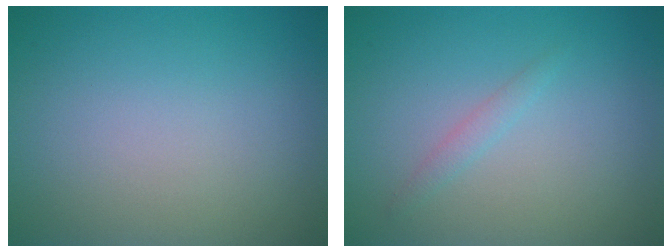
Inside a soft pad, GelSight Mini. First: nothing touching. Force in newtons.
{"total": 1.0, "press": 1.0, "slide": 0.1}